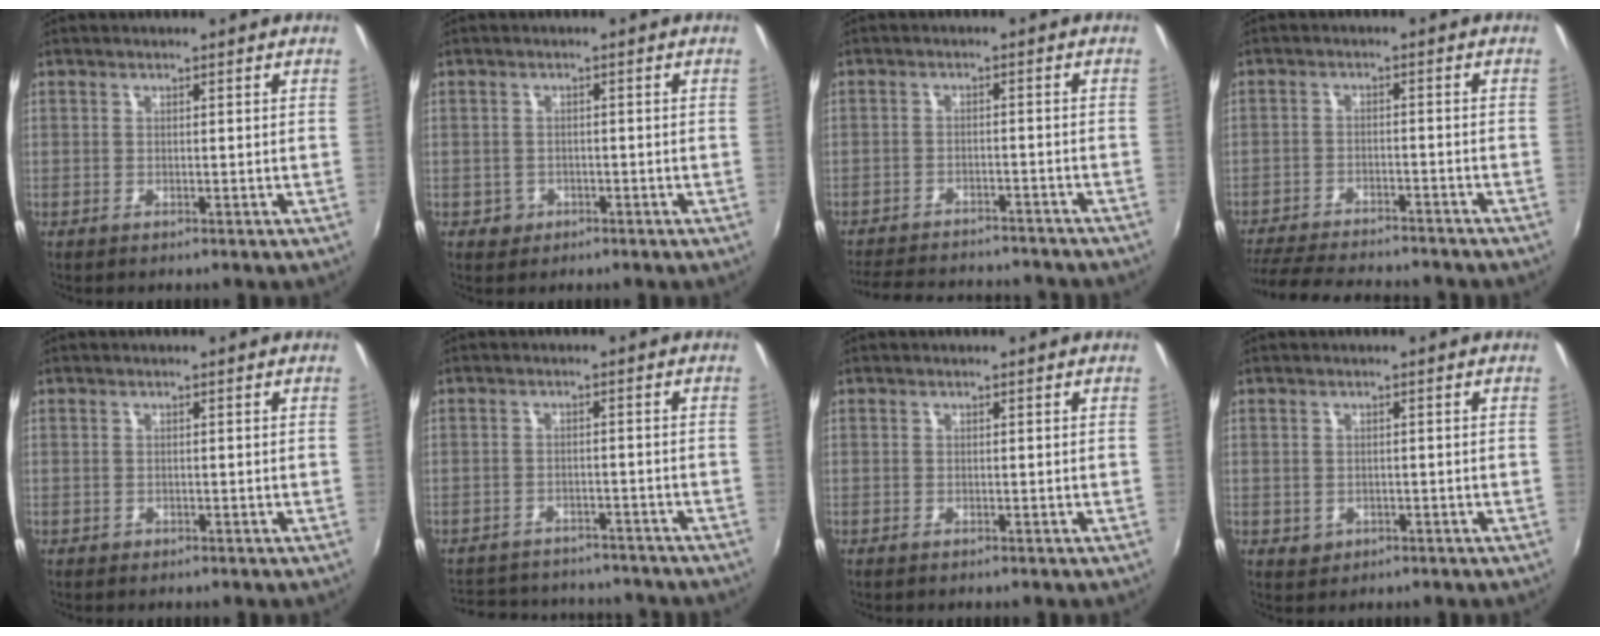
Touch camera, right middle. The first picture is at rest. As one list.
[{"total": 3.1, "force": [-1.1, 2.9, 0.6], "torque": [-0.019, 0.001, -0.014]}, {"total": 18.2, "force": [-15.8, 5.1, 7.3], "torque": [-0.155, -0.010, -0.213]}, {"total": 16.4, "force": [-14.4, 3.4, 7.1], "torque": [-0.151, -0.027, -0.215]}, {"total": 0.6, "force": [-0.4, 0.5, 0.0], "torque": [-0.001, -0.003, -0.005]}, {"total": 16.5, "force": [-14.2, 6.0, 5.9], "torque": [-0.128, 0.012, -0.185]}, {"total": 0.0}, {"total": 2.0, "force": [-0.4, 1.8, 0.7], "torque": [-0.014, -0.002, -0.002]}]